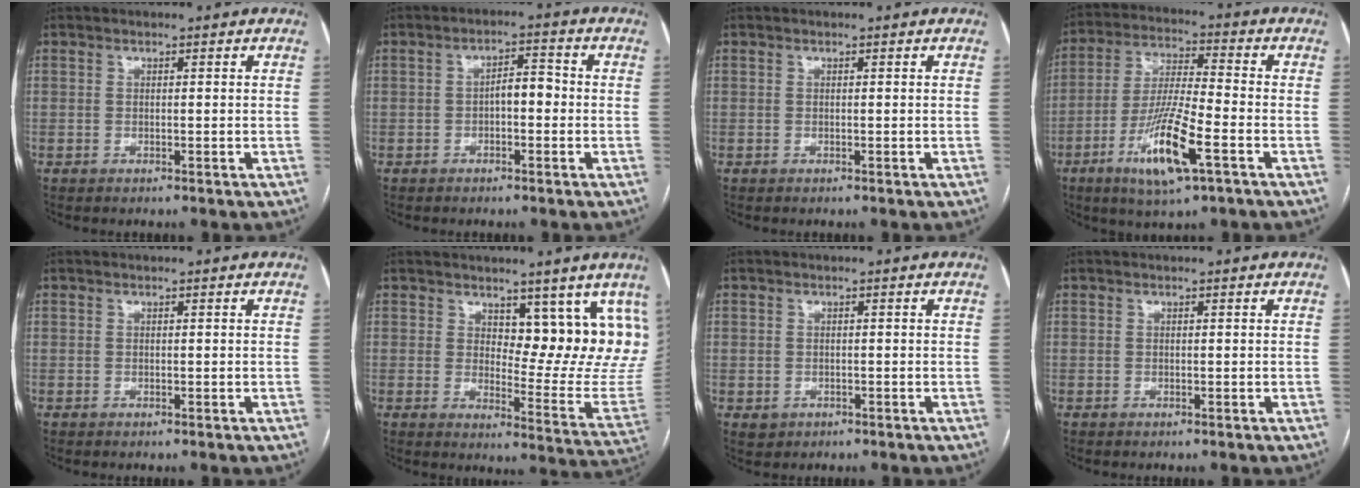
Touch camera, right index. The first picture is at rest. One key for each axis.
{"total": 3.7, "fx": -0.6, "fy": 1.5, "fz": 3.3, "tx": -0.050, "ty": 0.017, "tz": -0.010}
{"total": 0.0}
{"total": 12.9, "fx": -5.6, "fy": 1.5, "fz": 11.5, "tx": -0.226, "ty": -0.018, "tz": -0.102}
{"total": 0.0}
{"total": 13.1, "fx": 8.9, "fy": 4.7, "fz": 8.4, "tx": -0.082, "ty": -0.032, "tz": 0.106}
{"total": 2.1, "fx": -0.6, "fy": 2.0, "fz": 0.3, "tx": 0.002, "ty": 0.006, "tz": -0.003}
{"total": 0.0}